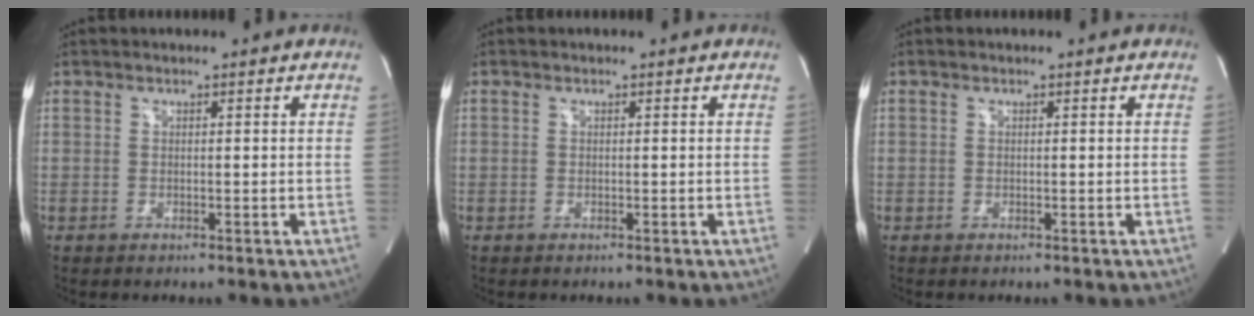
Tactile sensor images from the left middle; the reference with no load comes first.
{"total": 0.0}
{"total": 0.0}